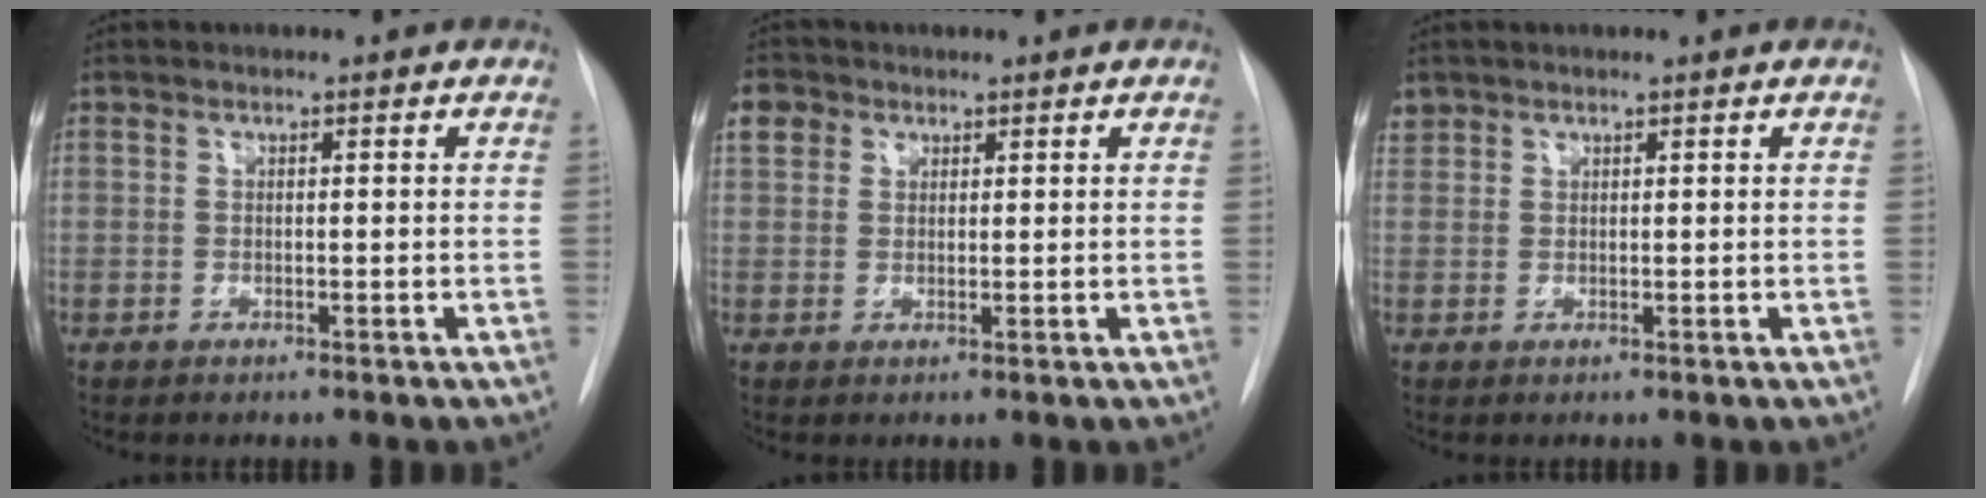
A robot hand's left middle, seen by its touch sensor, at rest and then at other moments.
{"total": 3.3, "force": [1.7, 2.7, 0.9], "torque": [-0.016, 0.011, 0.033]}
{"total": 1.6, "force": [1.2, 1.0, 0.0], "torque": [0.002, 0.013, 0.023]}